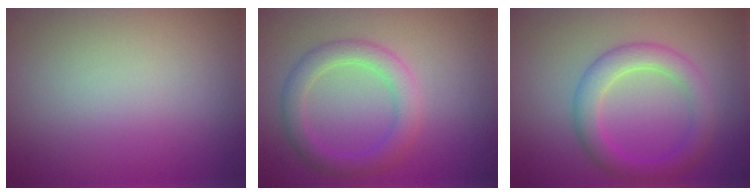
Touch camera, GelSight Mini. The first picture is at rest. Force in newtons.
{"total": 2.2, "press": 2.2, "slide": 0.3}
{"total": 3.8, "press": 3.8, "slide": 0.1}